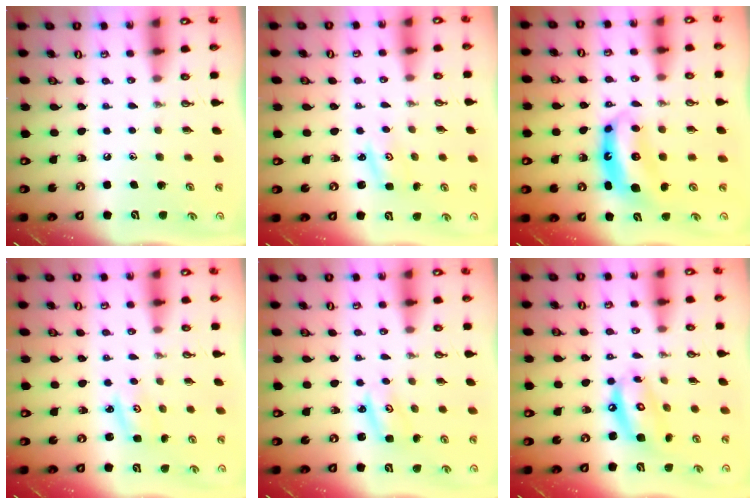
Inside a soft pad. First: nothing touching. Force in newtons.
{"total": 1.5, "press": 1.5, "slide": 0.1}
{"total": 6.9, "press": 6.9, "slide": 0.6}
{"total": 1.8, "press": 1.8, "slide": 0.1}
{"total": 2.6, "press": 2.6, "slide": 0.2}
{"total": 11.3, "press": 11.2, "slide": 1.1}